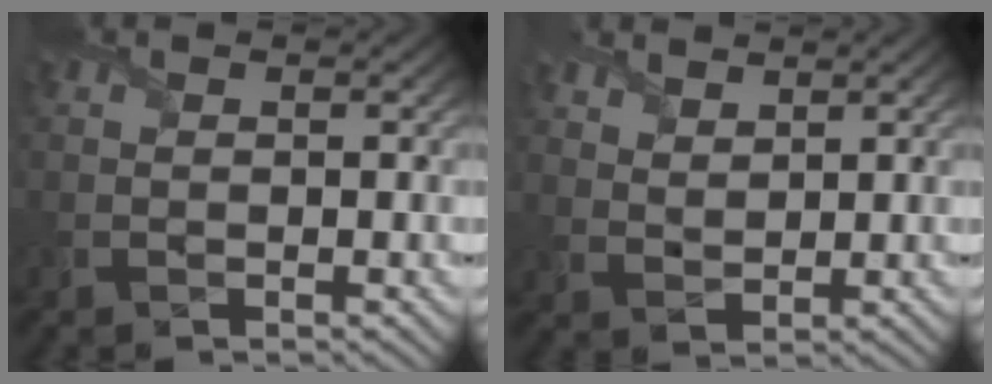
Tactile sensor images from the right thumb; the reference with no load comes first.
{"total": 3.1, "force": [2.5, 1.5, 1.1], "torque": [-0.030, -0.001, 0.051]}